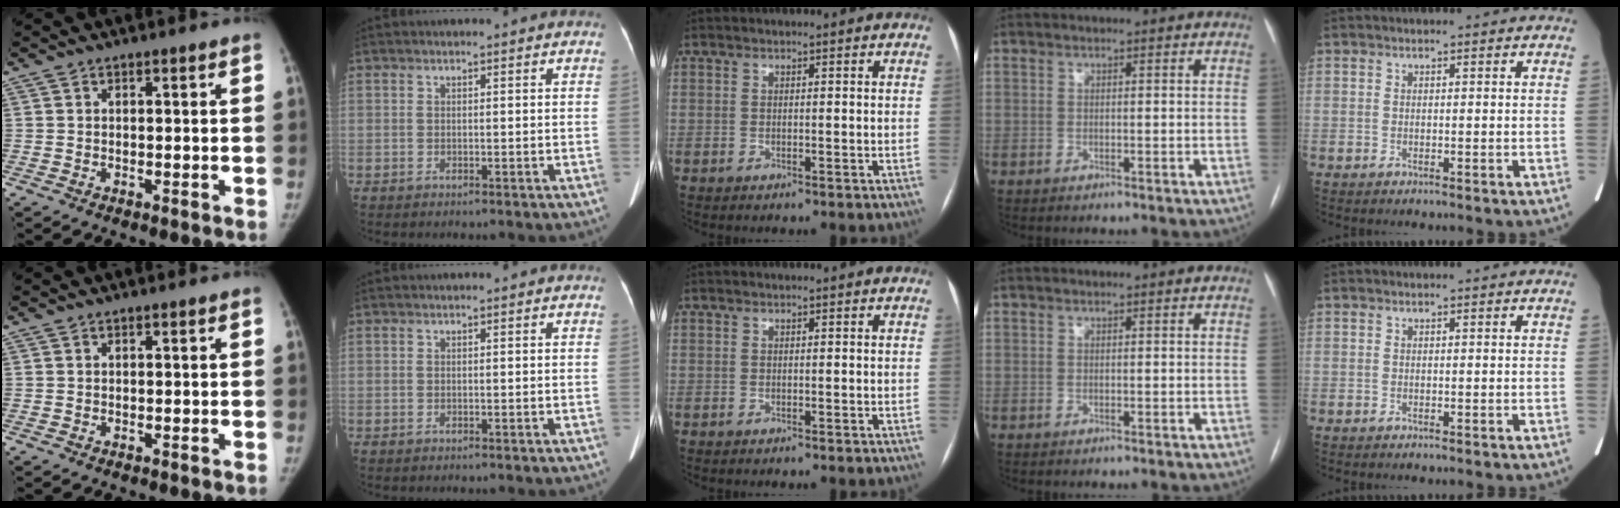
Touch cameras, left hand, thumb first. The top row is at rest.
{}